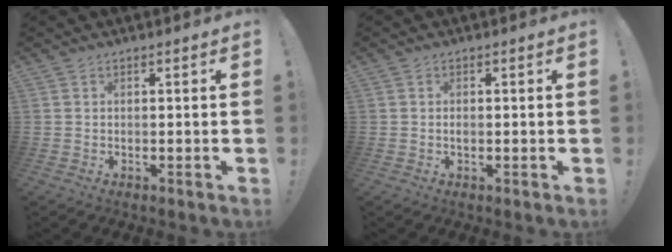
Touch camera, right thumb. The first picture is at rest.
{"total": 0.6, "force": [-0.3, 0.4, 0.4], "torque": [-0.001, -0.002, -0.007]}